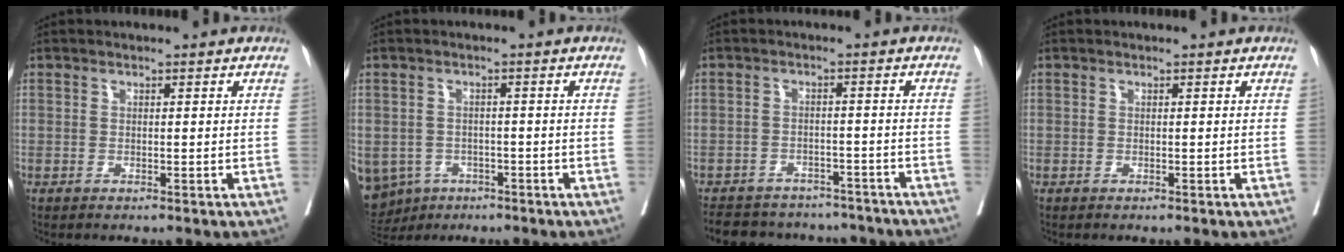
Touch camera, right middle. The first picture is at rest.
{"total": 11.5, "force": [-6.0, 9.2, 3.3], "torque": [-0.104, -0.003, -0.076]}
{"total": 16.1, "force": [-14.3, 6.0, 4.4], "torque": [-0.102, 0.007, -0.177]}
{"total": 0.0}